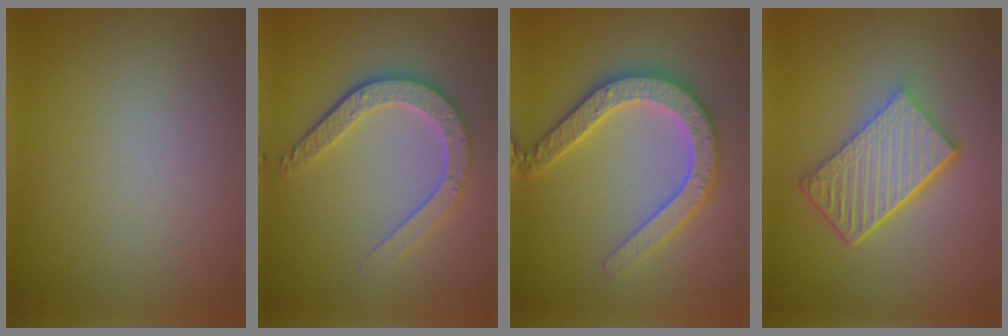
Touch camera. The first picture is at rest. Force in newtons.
{"total": 4.7, "press": 3.7, "slide": 2.9}
{"total": 5.3, "press": 5.2, "slide": 0.9}
{"total": 6.2, "press": 4.2, "slide": 4.6}